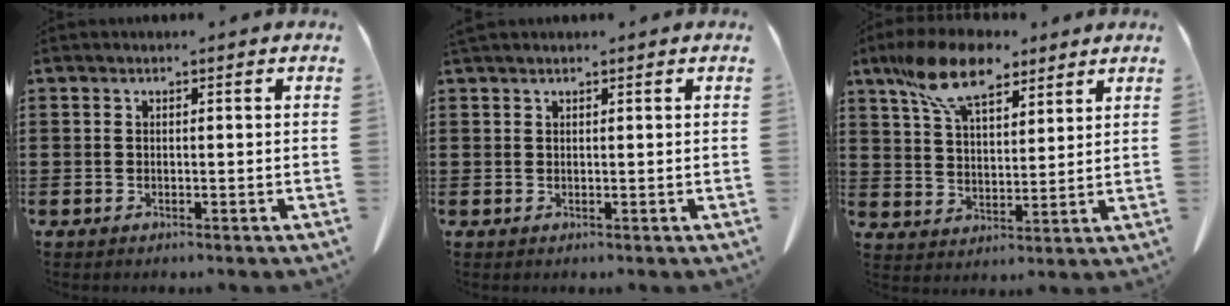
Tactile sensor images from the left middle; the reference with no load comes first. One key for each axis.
{"total": 0.6, "fx": 0.6, "fy": 0.1, "fz": 0.2, "tx": -0.008, "ty": -0.002, "tz": 0.013}
{"total": 11.4, "fx": 8.0, "fy": 4.5, "fz": 6.8, "tx": -0.154, "ty": -0.008, "tz": 0.152}